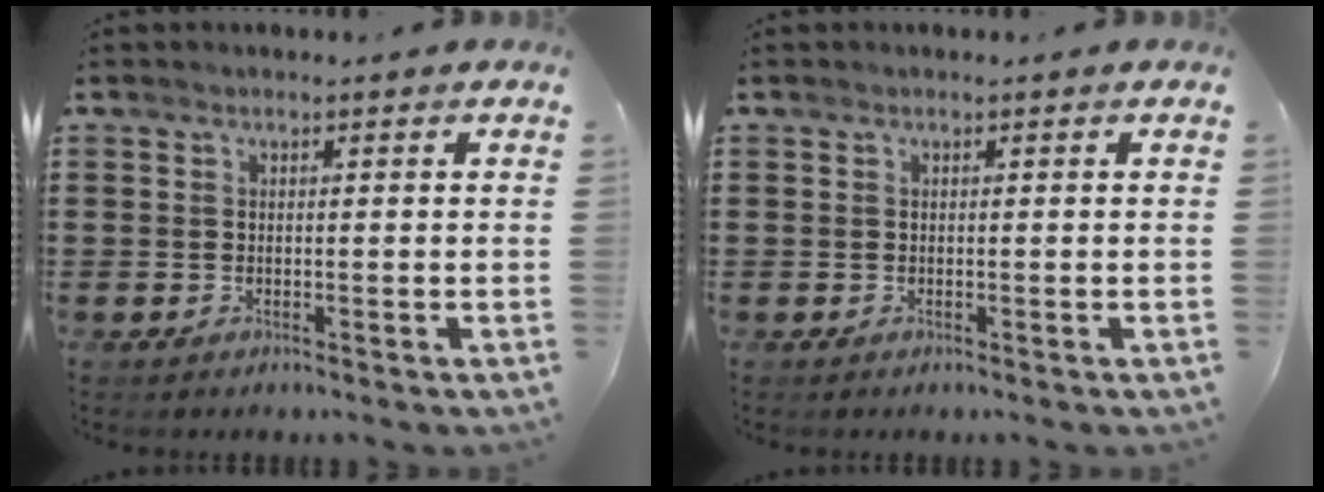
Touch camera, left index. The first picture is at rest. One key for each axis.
{"total": 0.0}